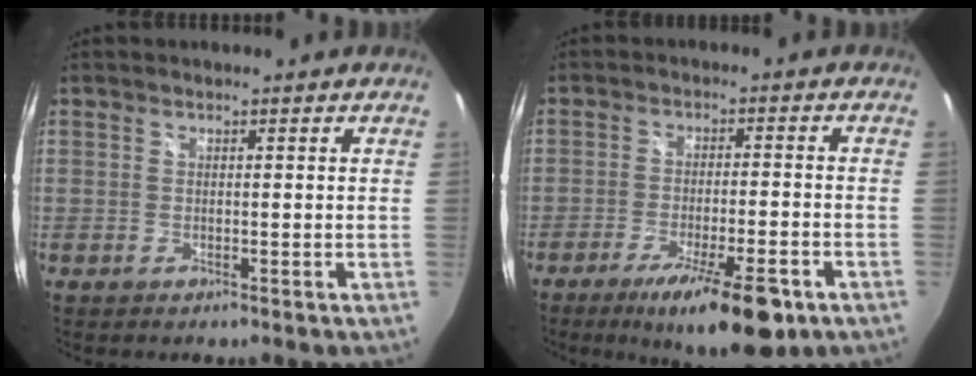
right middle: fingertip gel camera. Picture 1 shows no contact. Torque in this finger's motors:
{"motor_torque": [1.11, -1.03, 0.64, 0.10]}